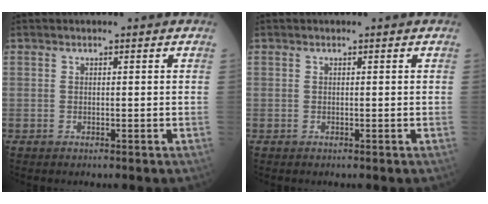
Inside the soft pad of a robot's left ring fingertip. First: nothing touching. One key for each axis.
{"total": 0.0}